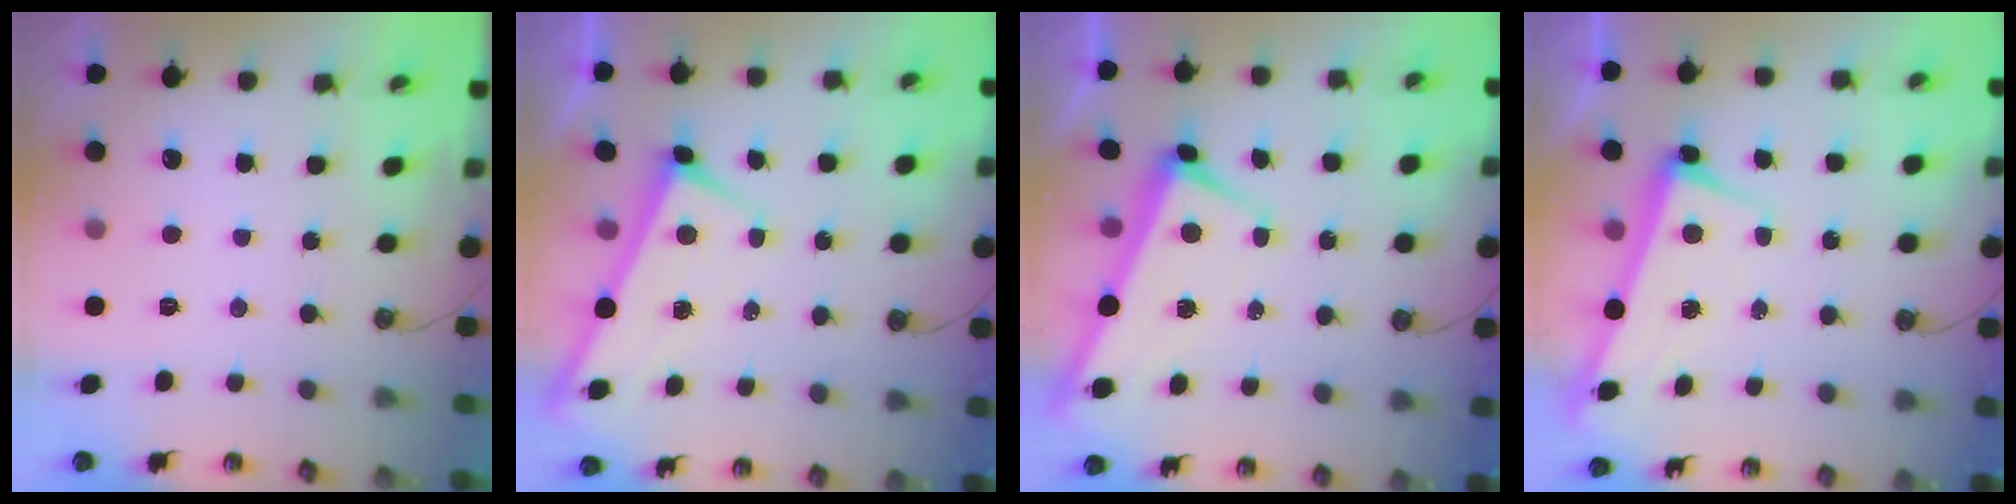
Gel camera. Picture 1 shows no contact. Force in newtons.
{"total": 1.3, "press": 1.3, "slide": 0.5}
{"total": 1.0, "press": 0.8, "slide": 0.5}
{"total": 2.6, "press": 2.5, "slide": 0.7}